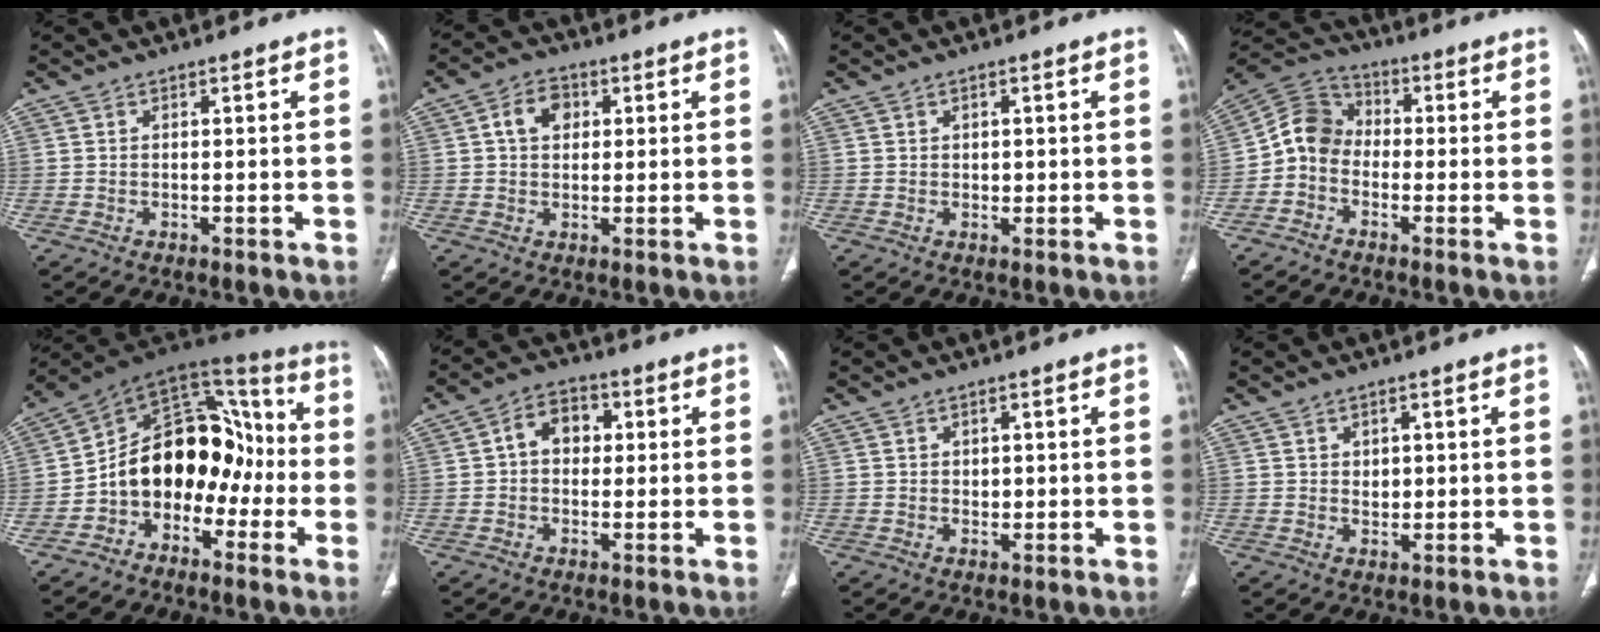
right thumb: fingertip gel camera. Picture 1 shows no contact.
{"total": 5.5, "force": [1.5, 4.1, 3.4], "torque": [-0.043, 0.007, 0.022]}
{"total": 1.1, "force": [0.2, 1.0, 0.5], "torque": [0.000, -0.001, 0.005]}
{"total": 7.7, "force": [-1.7, 6.3, 4.1], "torque": [-0.064, 0.036, -0.051]}
{"total": 18.6, "force": [-4.0, 13.1, 12.6], "torque": [-0.138, 0.089, -0.070]}
{"total": 6.7, "force": [1.0, 5.2, 4.2], "torque": [-0.040, 0.012, 0.009]}
{"total": 1.5, "force": [0.3, 1.3, 0.8], "torque": [-0.003, -0.002, 0.008]}
{"total": 2.3, "force": [0.6, 1.9, 1.3], "torque": [-0.007, -0.006, 0.013]}